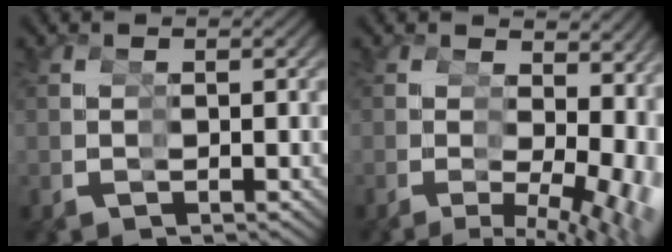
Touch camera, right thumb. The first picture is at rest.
{"total": 7.9, "force": [-1.5, 4.7, 6.1], "torque": [-0.065, -0.029, -0.016]}